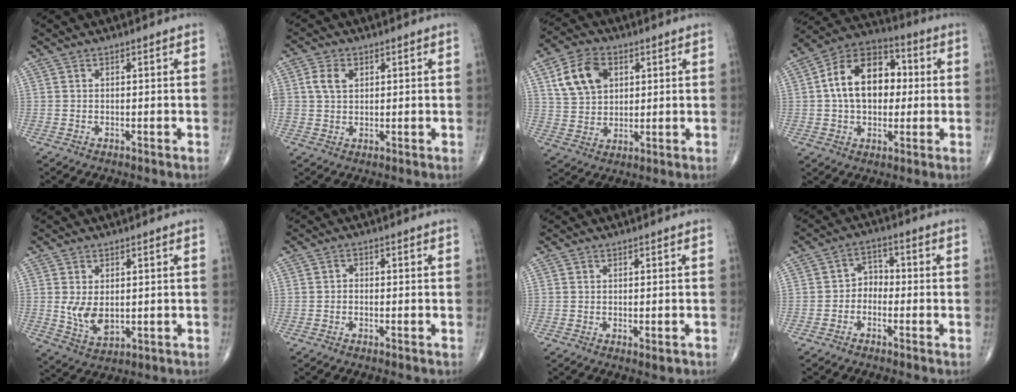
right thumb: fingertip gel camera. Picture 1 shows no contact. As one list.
[{"total": 4.3, "force": [1.2, 3.1, 2.8], "torque": [-0.050, 0.001, 0.023]}, {"total": 10.5, "force": [3.8, 7.5, 6.4], "torque": [-0.099, -0.002, 0.072]}, {"total": 16.0, "force": [1.5, 10.8, 11.7], "torque": [-0.162, 0.027, 0.015]}, {"total": 6.1, "force": [0.4, 3.7, 4.9], "torque": [-0.083, -0.016, 0.022]}, {"total": 1.0, "force": [-0.5, 0.8, 0.4], "torque": [0.002, 0.004, -0.014]}, {"total": 1.4, "force": [-0.4, 0.5, 1.2], "torque": [-0.018, -0.005, -0.002]}, {"total": 3.9, "force": [-1.4, 3.0, 1.9], "torque": [-0.007, 0.023, -0.040]}]